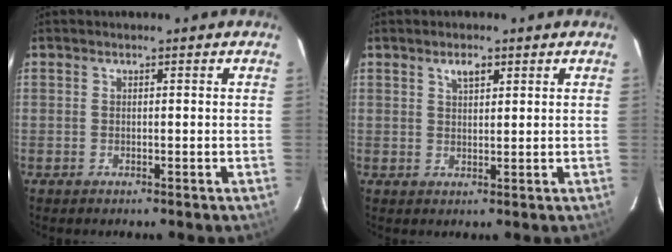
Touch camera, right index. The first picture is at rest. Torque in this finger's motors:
{"motor_torque": [0.01, 0.00, 0.05, 0.03]}